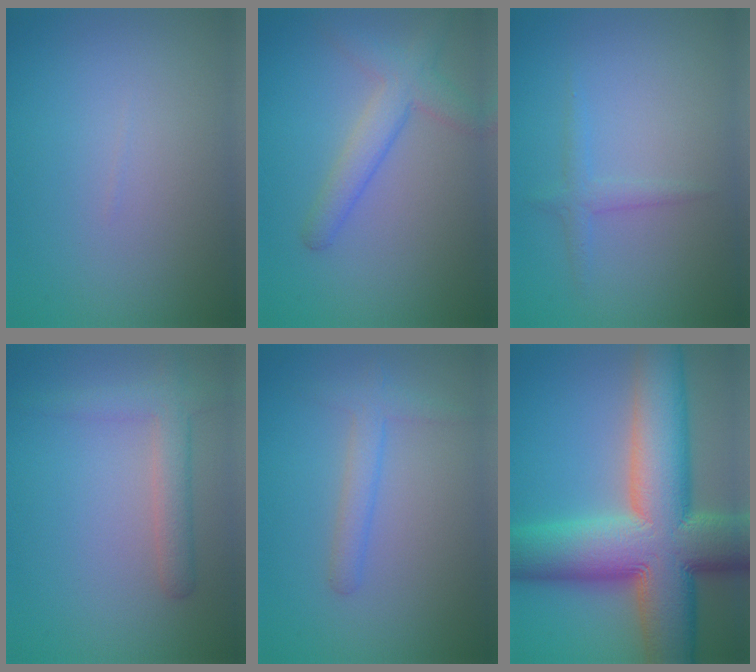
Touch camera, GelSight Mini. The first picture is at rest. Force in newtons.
{"total": 3.5, "press": 3.5, "slide": 0.2}
{"total": 1.3, "press": 1.3, "slide": 0.0}
{"total": 2.9, "press": 2.9, "slide": 0.2}
{"total": 2.1, "press": 2.1, "slide": 0.1}
{"total": 15.9, "press": 15.9, "slide": 0.6}